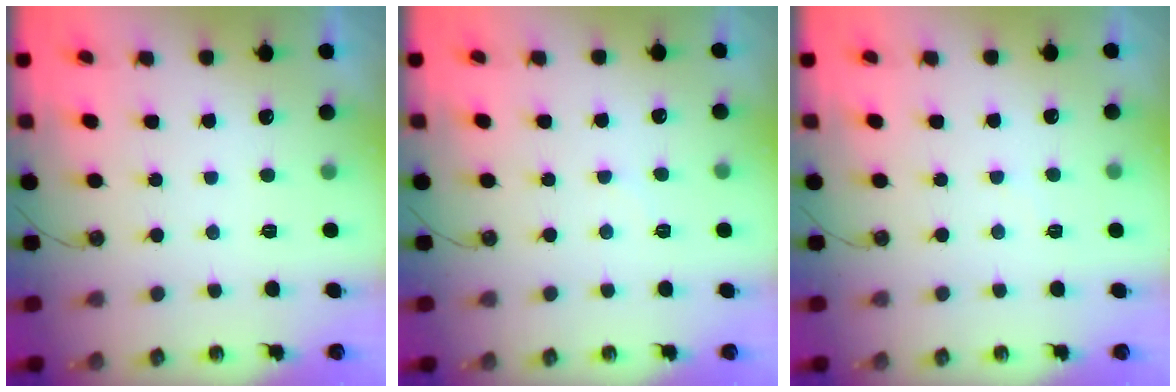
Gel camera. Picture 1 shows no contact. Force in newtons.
{"total": 5.3, "press": 5.2, "slide": 0.7}
{"total": 3.5, "press": 3.5, "slide": 0.4}